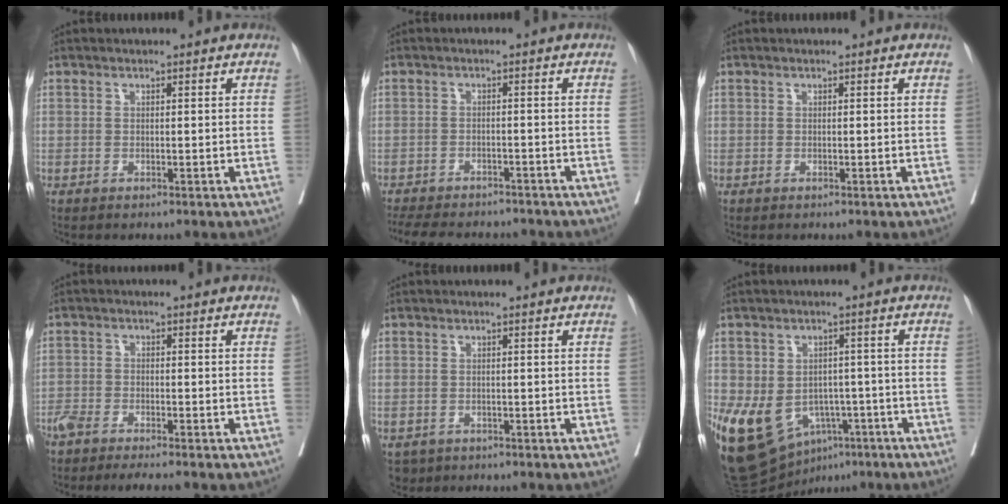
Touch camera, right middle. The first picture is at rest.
{"total": 13.2, "force": [-11.7, 3.6, 4.8], "torque": [-0.096, -0.005, -0.156]}
{"total": 0.0}
{"total": 6.8, "force": [-5.9, 0.7, 3.4], "torque": [-0.052, -0.007, -0.099]}
{"total": 2.5, "force": [-1.5, 2.0, 0.4], "torque": [-0.002, 0.001, -0.022]}
{"total": 13.9, "force": [-5.7, 10.2, 7.5], "torque": [-0.149, 0.009, -0.074]}